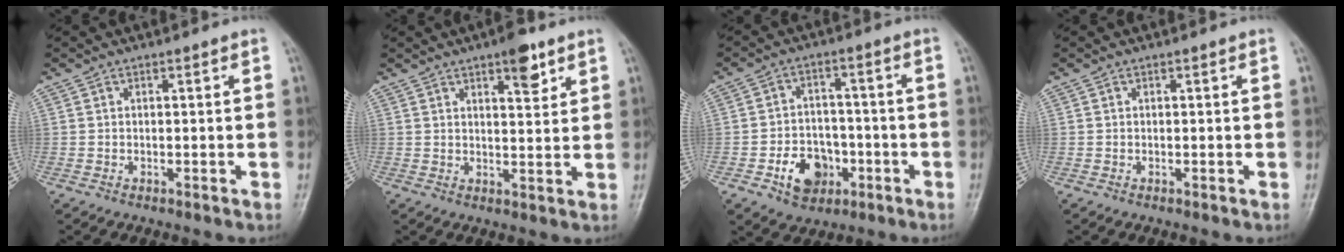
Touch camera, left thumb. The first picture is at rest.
{"total": 5.9, "force": [3.6, 2.0, 4.2], "torque": [-0.047, -0.019, 0.048]}
{"total": 9.0, "force": [-3.5, 6.9, 4.6], "torque": [-0.038, 0.024, -0.055]}
{"total": 0.0}